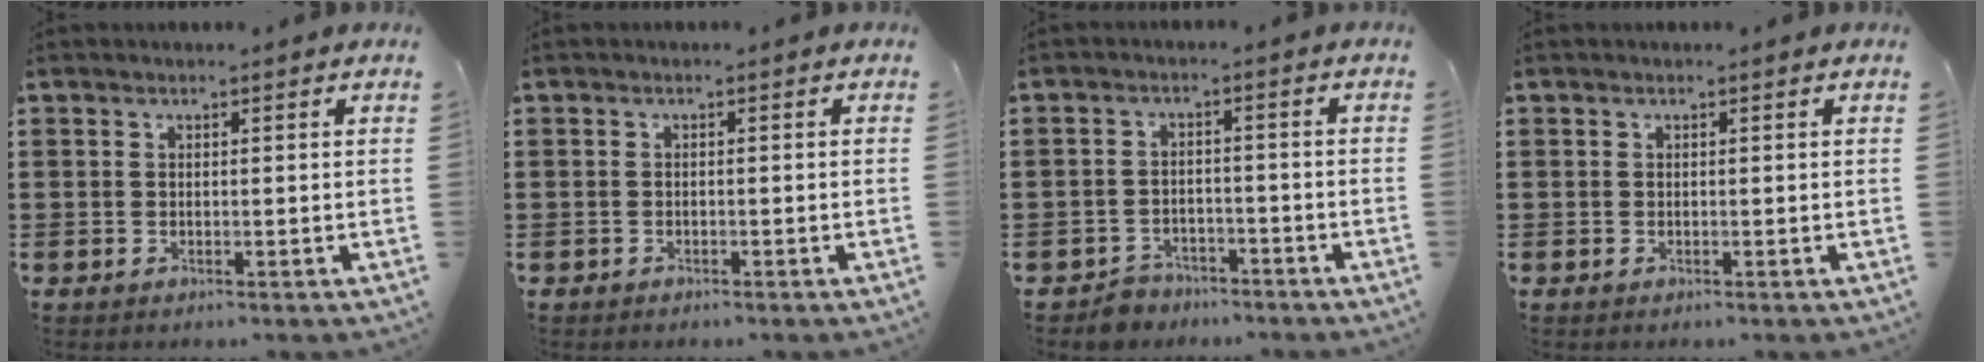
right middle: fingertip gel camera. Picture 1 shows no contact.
{"total": 0.6, "force": [-0.6, 0.2, 0.0], "torque": [-0.001, 0.000, -0.013]}
{"total": 3.4, "force": [-3.2, 0.9, -0.1], "torque": [-0.005, 0.004, -0.067]}
{"total": 0.0}